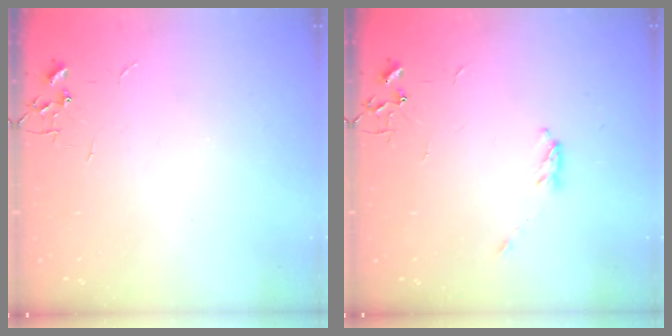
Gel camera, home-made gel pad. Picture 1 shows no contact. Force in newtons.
{"total": 3.6, "press": 3.5, "slide": 0.5}